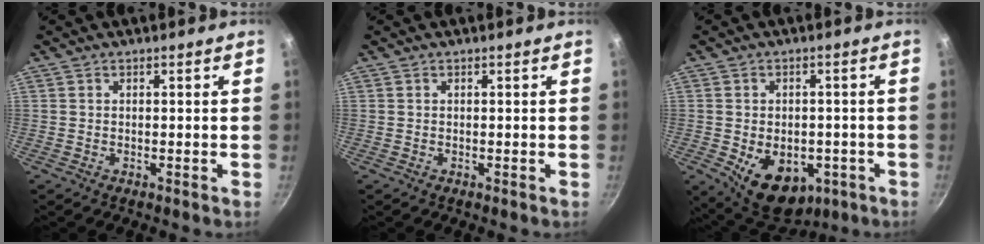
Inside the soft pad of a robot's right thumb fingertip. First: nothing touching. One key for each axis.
{"total": 0.0}
{"total": 13.0, "fx": -4.2, "fy": 8.8, "fz": 8.6, "tx": -0.093, "ty": 0.000, "tz": -0.040}